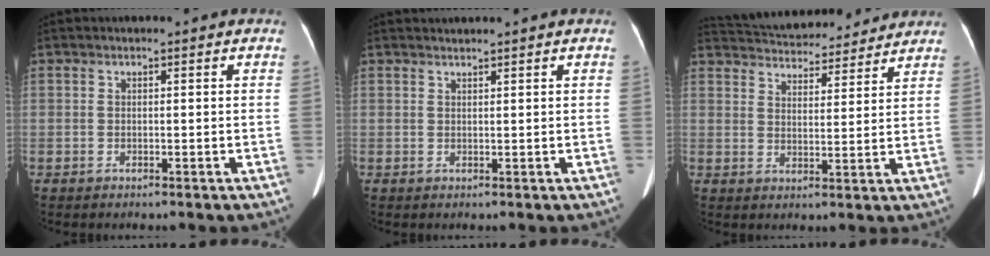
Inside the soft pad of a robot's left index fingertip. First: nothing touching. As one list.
[{"total": 1.3, "force": [1.2, -0.4, 0.3], "torque": [-0.008, 0.010, 0.028]}, {"total": 17.4, "force": [16.2, 4.5, 4.6], "torque": [-0.091, 0.029, 0.228]}]